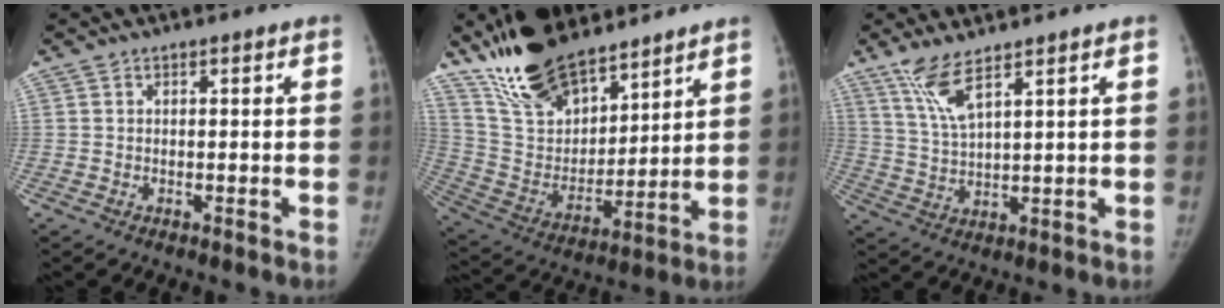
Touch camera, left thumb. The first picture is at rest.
{"total": 21.0, "force": [15.9, 9.0, 10.4], "torque": [-0.152, -0.068, 0.297]}
{"total": 6.5, "force": [4.6, 1.0, 4.6], "torque": [-0.098, -0.026, 0.101]}